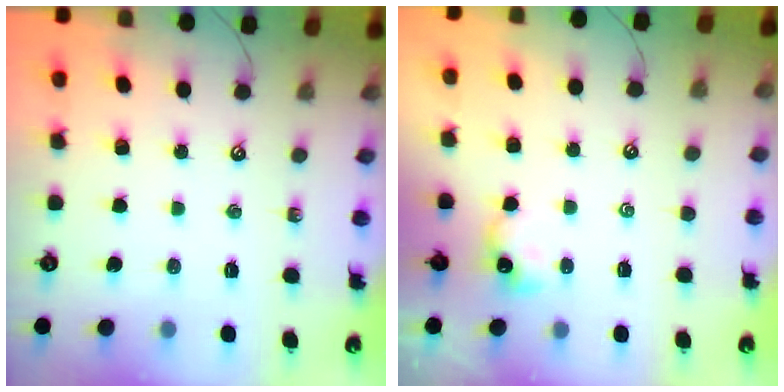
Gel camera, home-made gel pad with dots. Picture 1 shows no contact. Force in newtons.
{"total": 0.7, "press": 0.7, "slide": 0.1}